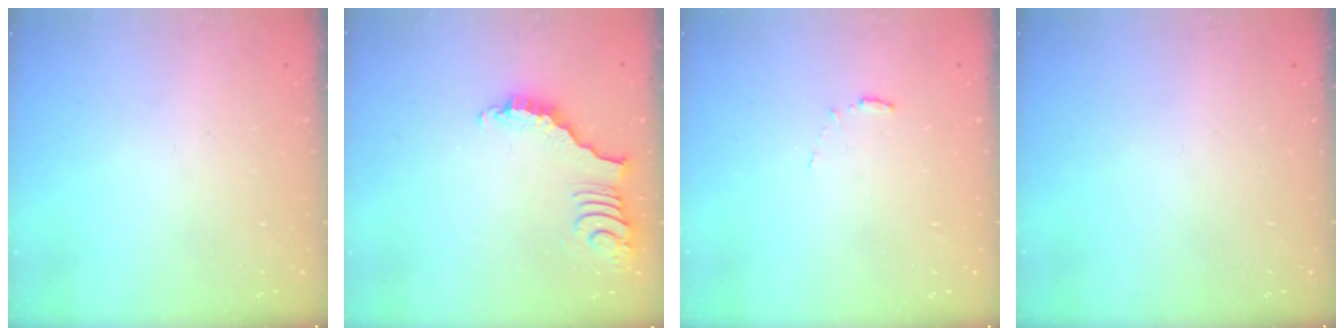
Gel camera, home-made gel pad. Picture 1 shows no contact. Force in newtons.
{"total": 3.7, "press": 3.7, "slide": 0.7}
{"total": 4.9, "press": 4.9, "slide": 0.4}
{"total": 0.0}